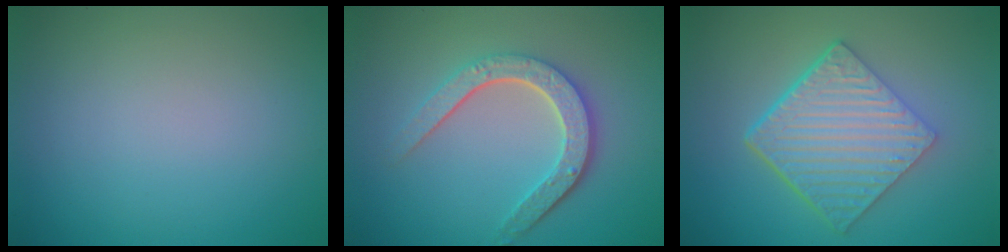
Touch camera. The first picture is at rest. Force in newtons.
{"total": 4.7, "press": 3.5, "slide": 3.1}
{"total": 7.1, "press": 4.7, "slide": 5.3}